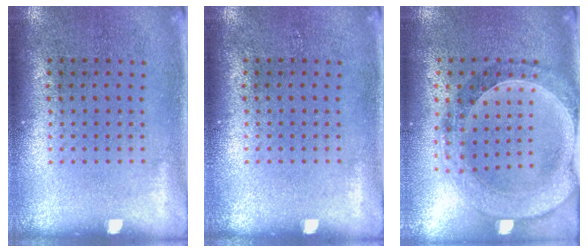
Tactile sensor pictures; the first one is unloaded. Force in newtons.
{"total": 0.0}
{"total": 1.4, "press": 1.4, "slide": 0.3}